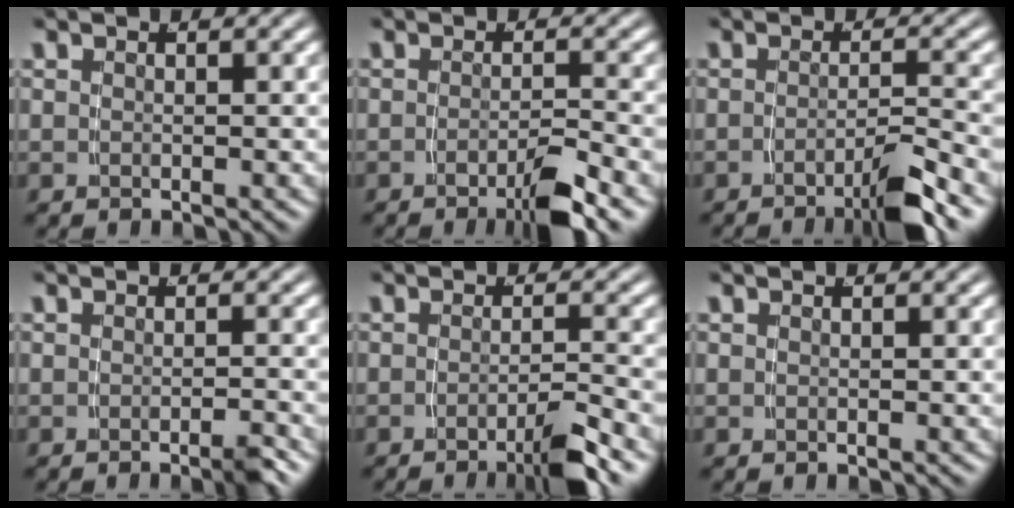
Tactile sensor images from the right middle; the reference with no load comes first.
{"total": 3.7, "force": [-2.5, 0.1, 2.8], "torque": [-0.036, 0.000, -0.045]}
{"total": 4.5, "force": [-3.0, 0.0, 3.3], "torque": [-0.039, 0.001, -0.056]}
{"total": 1.6, "force": [-1.2, -0.1, 1.1], "torque": [-0.010, 0.009, -0.028]}
{"total": 3.9, "force": [-2.7, 0.0, 2.9], "torque": [-0.036, 0.000, -0.049]}
{"total": 0.0}